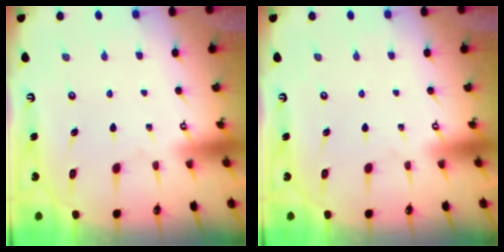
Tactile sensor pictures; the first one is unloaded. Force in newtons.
{"total": 0.0}